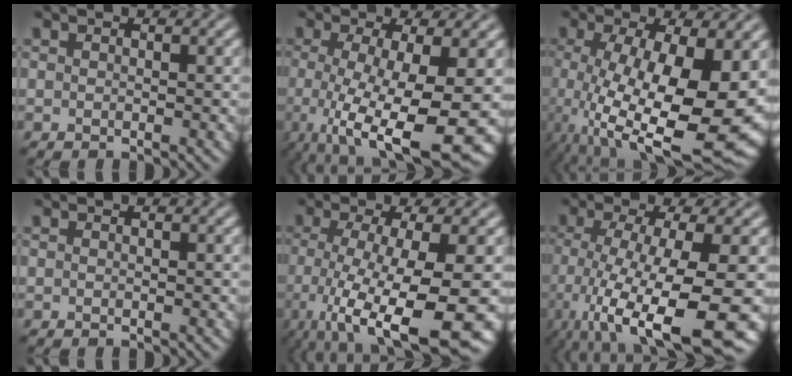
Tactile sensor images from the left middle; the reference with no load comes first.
{"total": 12.1, "force": [-3.3, 3.3, 11.2], "torque": [-0.176, -0.028, -0.036]}
{"total": 14.5, "force": [-3.1, 5.2, 13.1], "torque": [-0.213, -0.024, -0.034]}
{"total": 0.0}
{"total": 12.4, "force": [-4.5, 3.3, 11.1], "torque": [-0.184, -0.033, -0.059]}
{"total": 13.0, "force": [-4.9, 3.5, 11.5], "torque": [-0.191, -0.033, -0.066]}